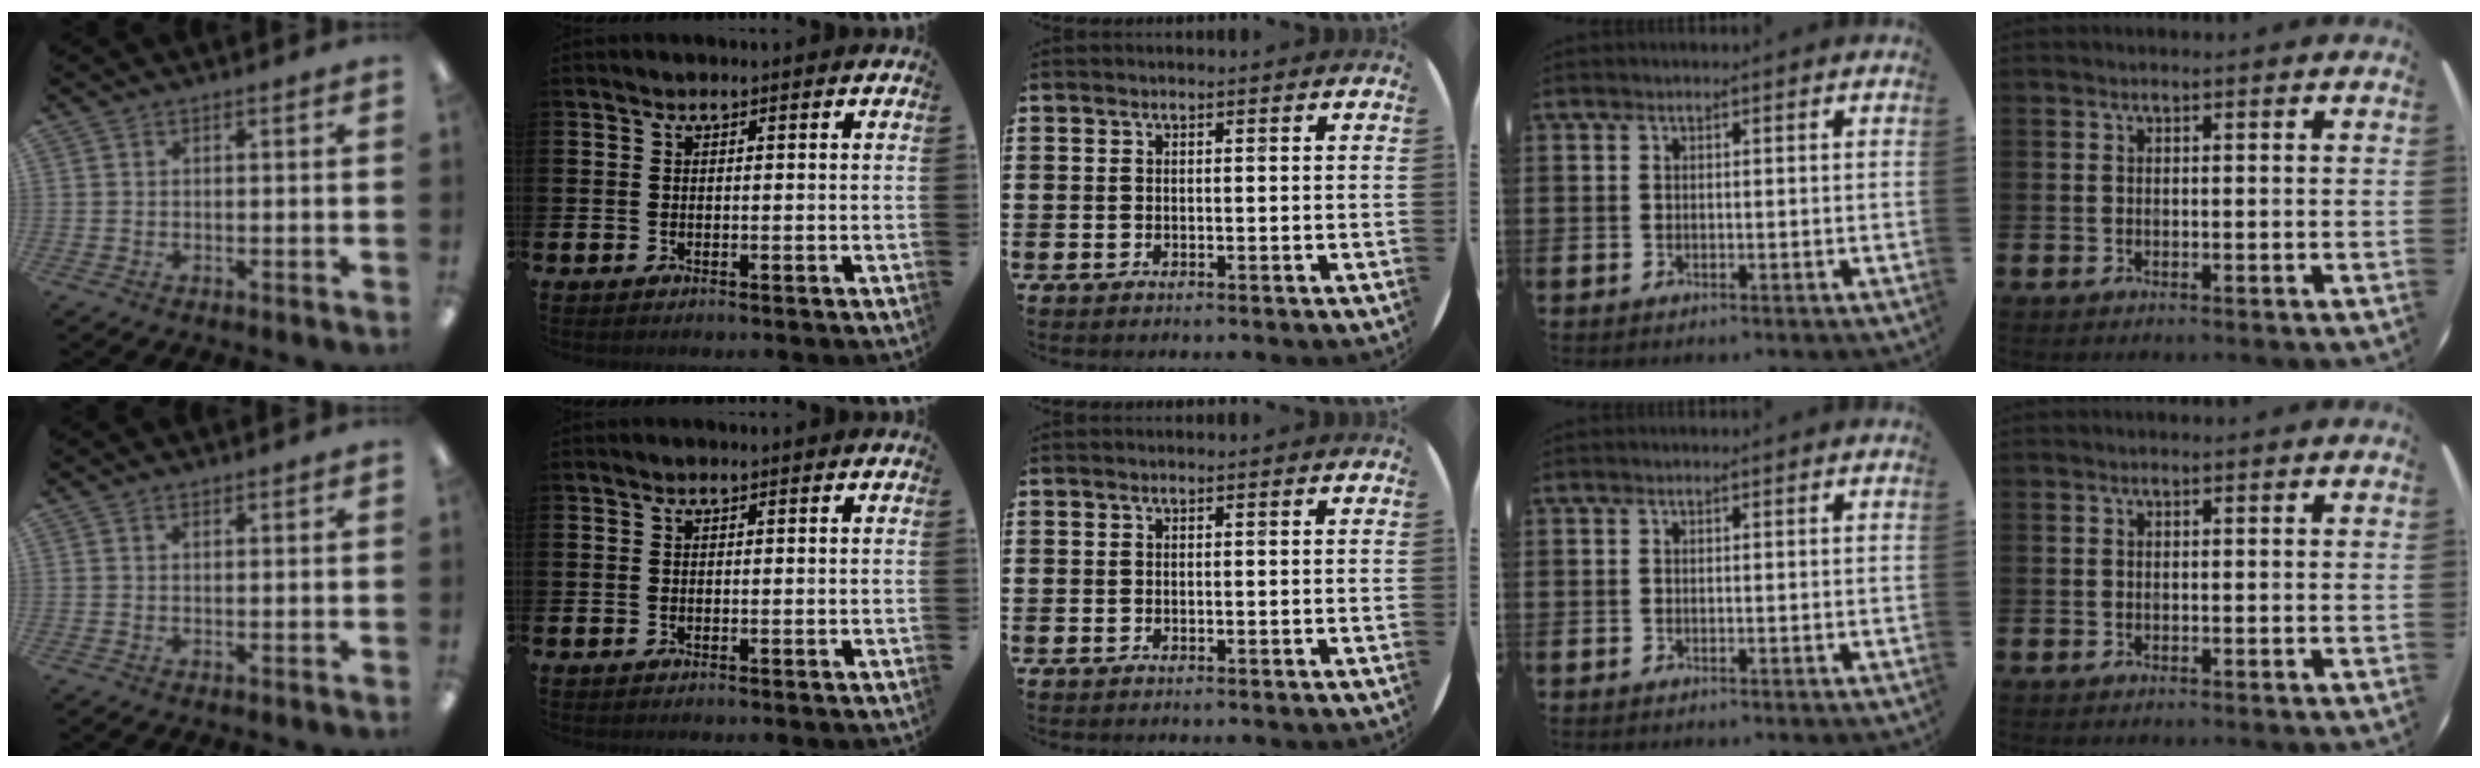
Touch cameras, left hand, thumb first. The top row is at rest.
{"thumb": {"total": 0.7, "force": [0.5, 0.2, 0.4], "torque": [-0.011, 0.001, 0.010]}}